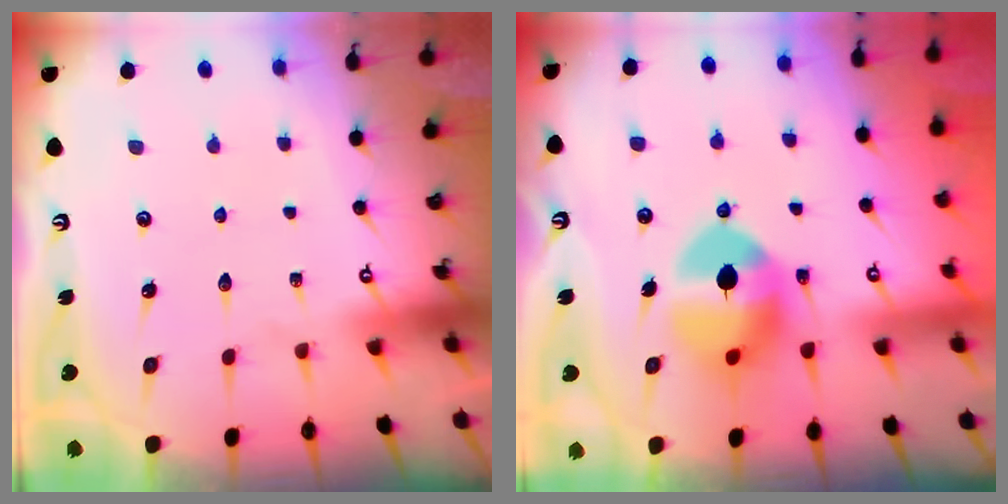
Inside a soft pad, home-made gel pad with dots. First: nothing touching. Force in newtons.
{"total": 10.6, "press": 10.5, "slide": 1.6}